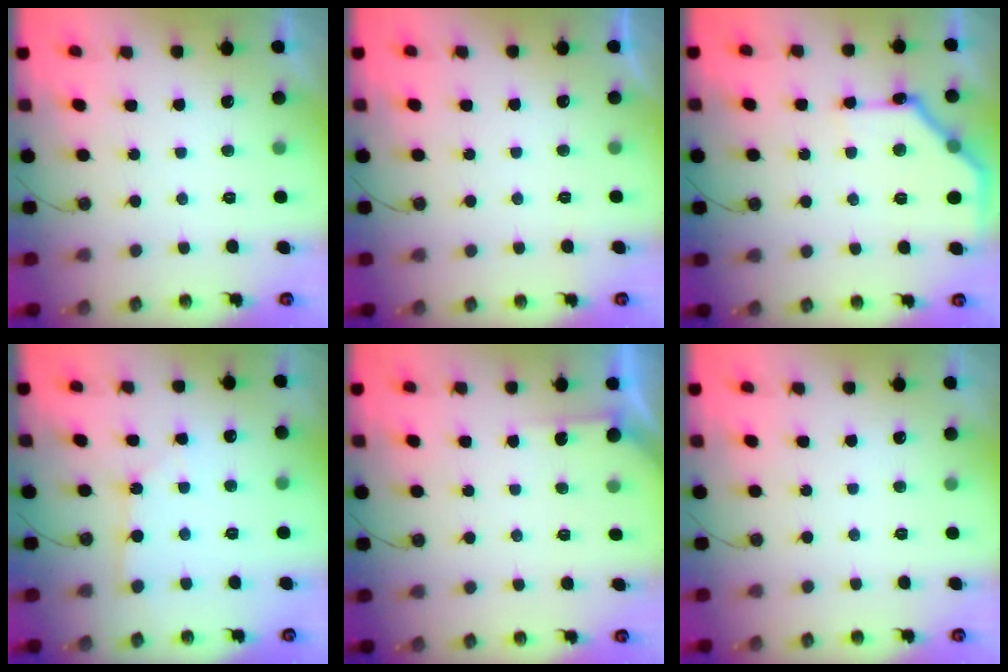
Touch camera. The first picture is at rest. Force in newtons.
{"total": 0.0}
{"total": 16.2, "press": 16.2, "slide": 0.2}
{"total": 2.0, "press": 2.0, "slide": 0.3}
{"total": 3.1, "press": 3.1, "slide": 0.2}
{"total": 0.0}